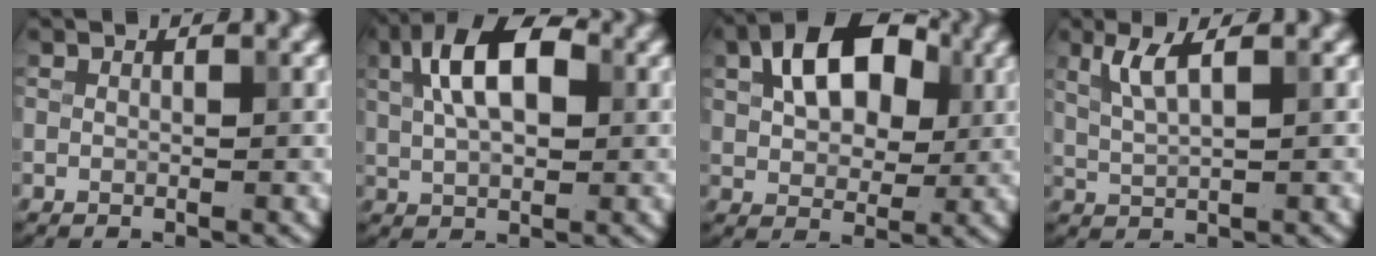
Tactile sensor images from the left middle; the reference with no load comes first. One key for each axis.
{"total": 8.1, "fx": 2.3, "fy": 4.4, "fz": 6.4, "tx": -0.111, "ty": 0.025, "tz": 0.024}
{"total": 8.9, "fx": 2.8, "fy": 5.7, "fz": 6.2, "tx": -0.108, "ty": 0.019, "tz": 0.032}
{"total": 2.9, "fx": 1.3, "fy": 0.7, "fz": 2.5, "tx": -0.052, "ty": 0.000, "tz": 0.029}